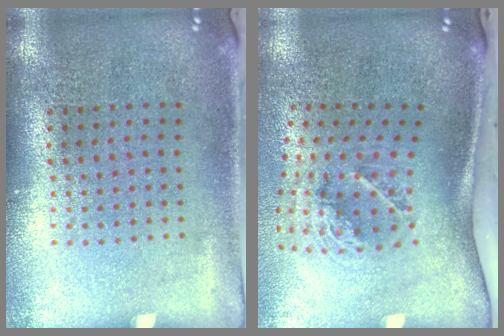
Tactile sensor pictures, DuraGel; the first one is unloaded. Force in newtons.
{"total": 2.1, "press": 1.2, "slide": 1.7}